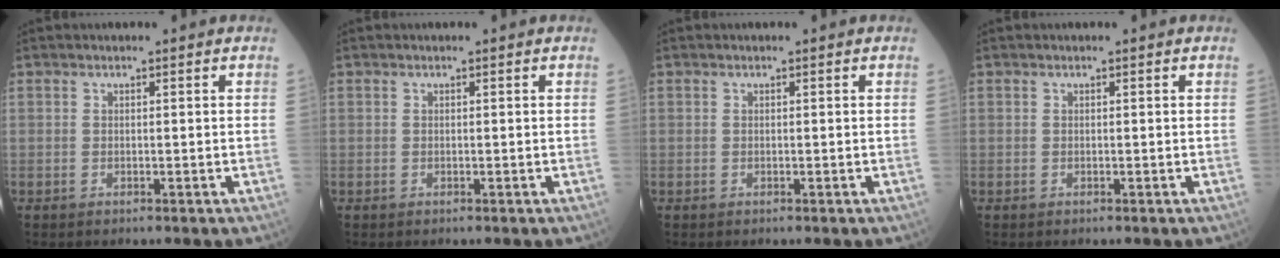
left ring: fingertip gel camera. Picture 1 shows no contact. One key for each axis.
{"total": 0.0}
{"total": 0.0}
{"total": 0.0}